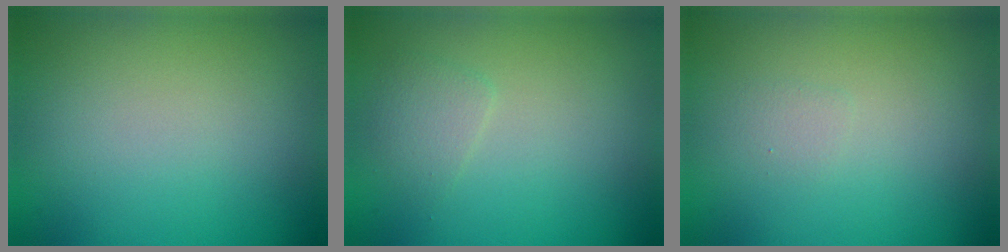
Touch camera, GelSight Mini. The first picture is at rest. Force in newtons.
{"total": 1.3, "press": 1.3, "slide": 0.1}
{"total": 0.6, "press": 0.6, "slide": 0.1}